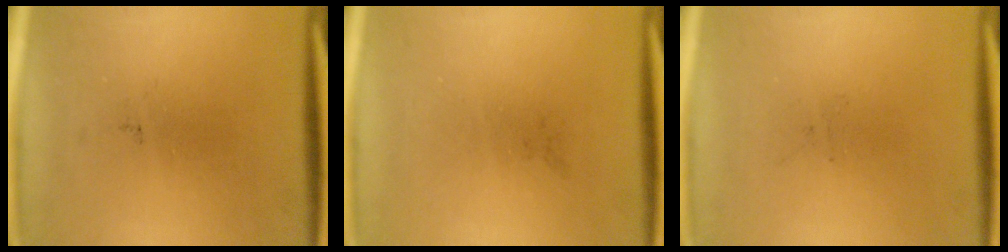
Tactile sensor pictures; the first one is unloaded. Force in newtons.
{"total": 0.0}
{"total": 0.0}